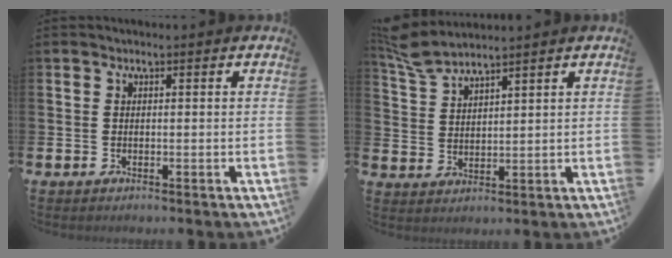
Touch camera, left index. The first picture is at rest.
{"total": 5.2, "force": [5.0, 0.5, 1.3], "torque": [-0.040, -0.022, 0.092]}